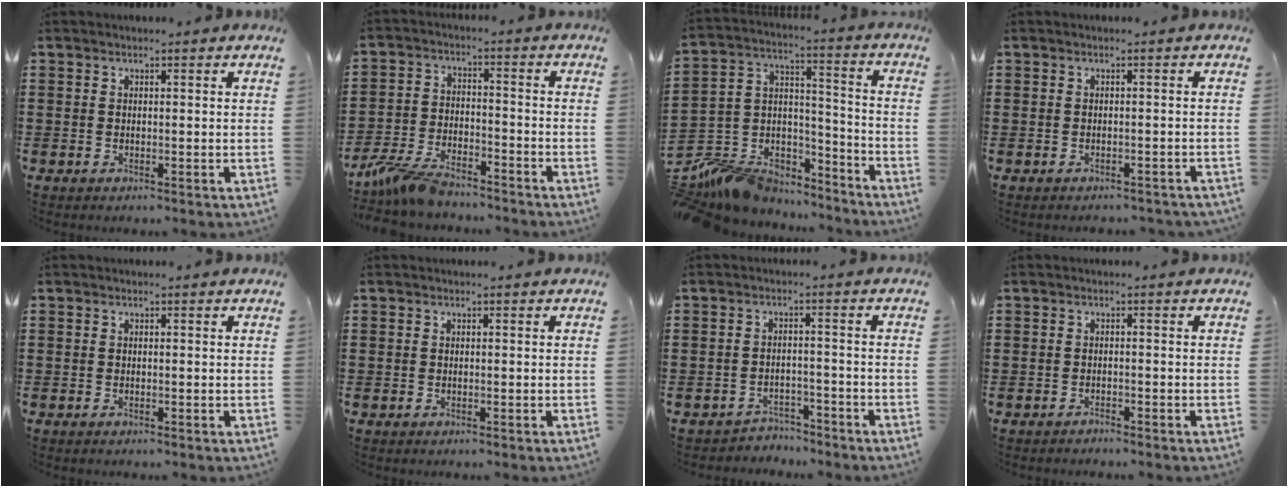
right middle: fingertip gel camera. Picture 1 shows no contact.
{"total": 7.1, "force": [-6.4, 1.5, 2.6], "torque": [-0.064, 0.005, -0.126]}
{"total": 9.5, "force": [-8.6, 3.8, 1.0], "torque": [-0.035, 0.007, -0.165]}
{"total": 0.8, "force": [-0.7, 0.1, 0.1], "torque": [-0.005, -0.003, -0.015]}
{"total": 0.0}
{"total": 0.0}
{"total": 2.9, "force": [-2.9, 0.5, -0.2], "torque": [-0.007, 0.000, -0.063]}
{"total": 0.8, "force": [-0.8, 0.0, 0.0], "torque": [-0.003, -0.001, -0.017]}